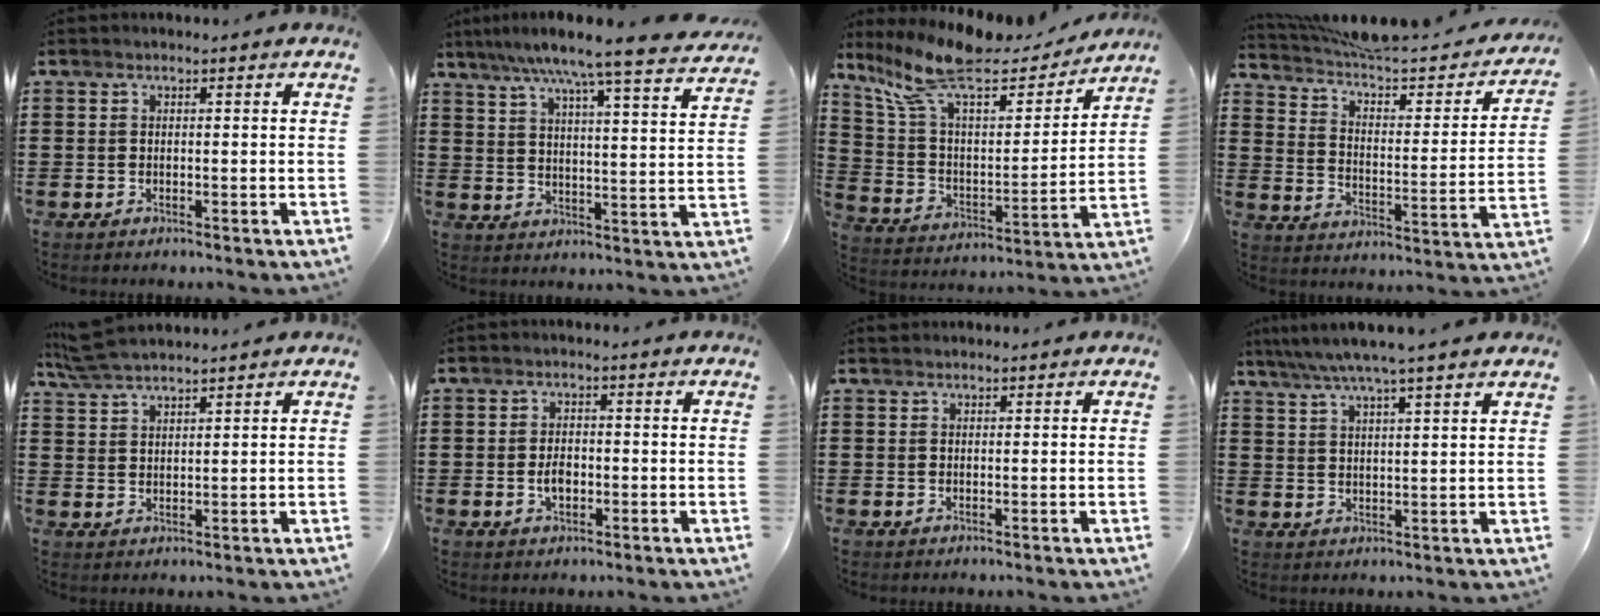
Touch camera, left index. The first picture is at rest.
{"total": 7.9, "force": [6.7, -0.8, 4.0], "torque": [-0.096, -0.045, 0.108]}
{"total": 12.0, "force": [9.5, 3.4, 6.5], "torque": [-0.165, -0.050, 0.167]}
{"total": 5.8, "force": [5.3, 0.7, 2.4], "torque": [-0.074, -0.047, 0.086]}
{"total": 4.2, "force": [3.9, 0.4, 1.6], "torque": [-0.044, -0.007, 0.073]}
{"total": 2.8, "force": [-0.4, 1.5, 2.3], "torque": [-0.044, 0.002, -0.008]}
{"total": 0.5, "force": [0.5, 0.3, 0.0], "torque": [-0.002, 0.001, 0.010]}
{"total": 5.2, "force": [4.2, -0.5, 2.9], "torque": [-0.068, -0.016, 0.073]}